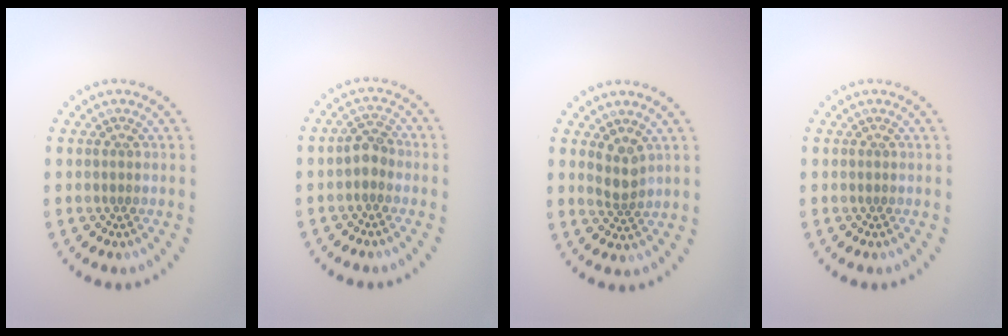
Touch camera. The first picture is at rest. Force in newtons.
{"total": 1.9, "press": 1.8, "slide": 0.6}
{"total": 1.9, "press": 1.6, "slide": 1.1}
{"total": 0.0}